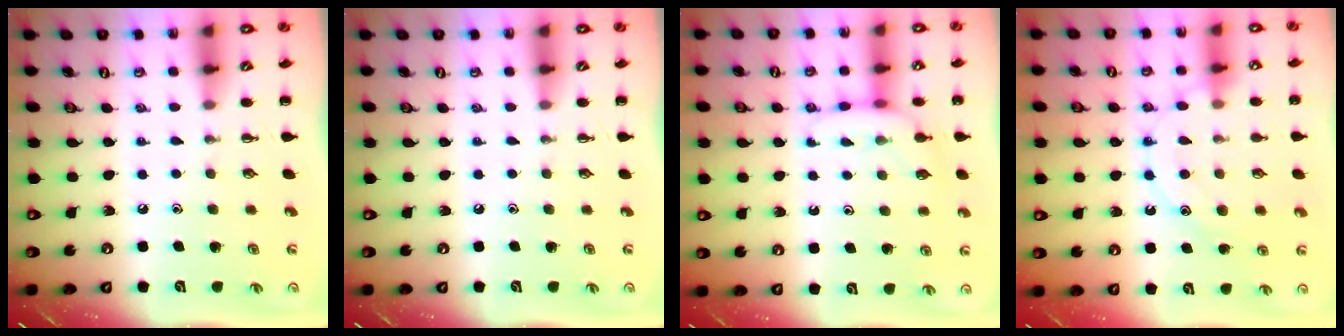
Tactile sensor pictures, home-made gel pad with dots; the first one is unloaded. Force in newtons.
{"total": 0.0}
{"total": 8.0, "press": 7.8, "slide": 1.5}
{"total": 13.5, "press": 13.5, "slide": 0.6}